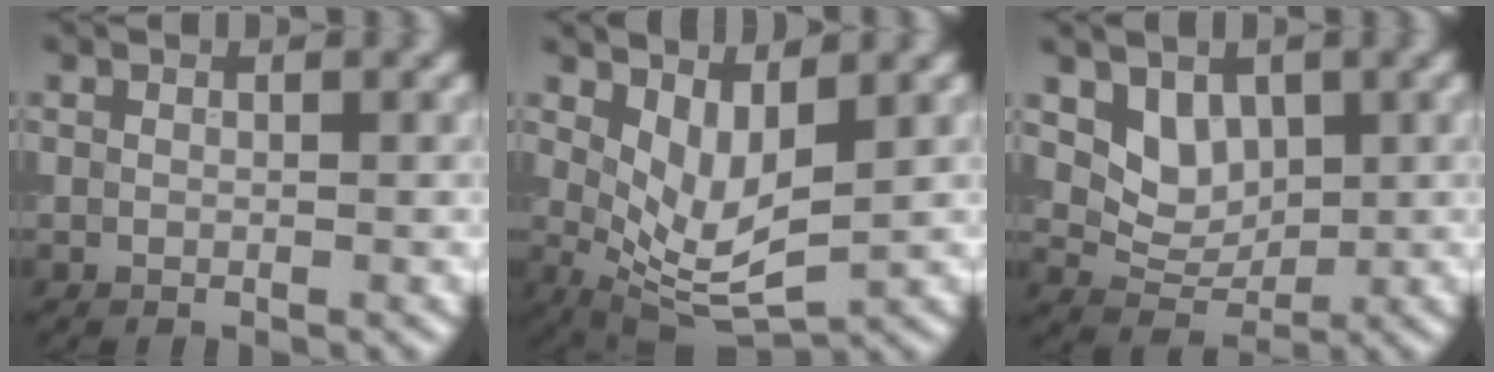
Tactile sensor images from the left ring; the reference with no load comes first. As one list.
[{"total": 4.8, "force": [1.5, 2.0, 4.0], "torque": [-0.084, -0.020, 0.032]}, {"total": 3.2, "force": [1.3, 2.4, 1.6], "torque": [-0.028, -0.009, 0.024]}]